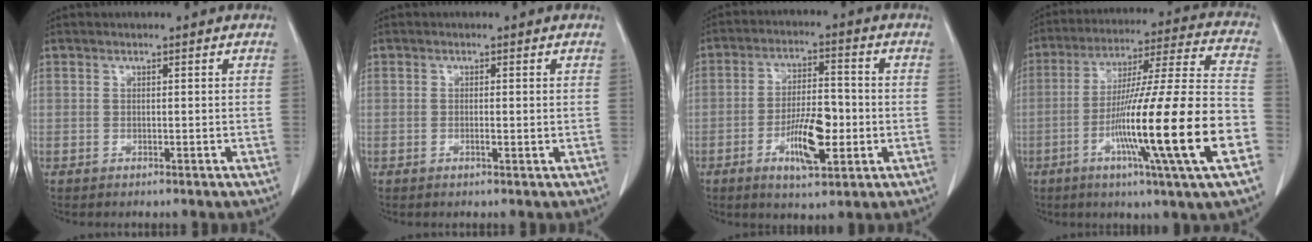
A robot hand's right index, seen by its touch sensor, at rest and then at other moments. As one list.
[{"total": 0.9, "force": [-0.4, 0.0, 0.8], "torque": [-0.022, -0.001, -0.005]}, {"total": 9.4, "force": [-3.0, 2.8, 8.5], "torque": [-0.161, 0.000, -0.049]}, {"total": 22.9, "force": [-7.6, -0.7, 21.6], "torque": [-0.343, -0.020, -0.137]}]